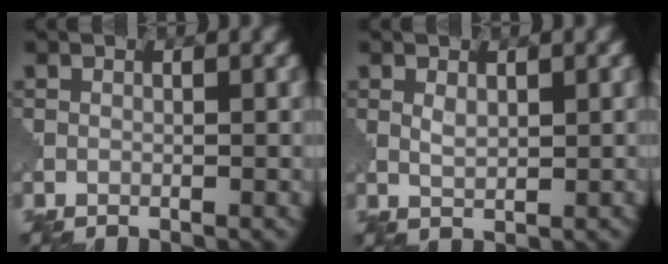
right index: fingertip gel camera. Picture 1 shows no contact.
{"total": 1.0, "force": [0.9, 0.4, 0.3], "torque": [-0.013, -0.003, 0.022]}